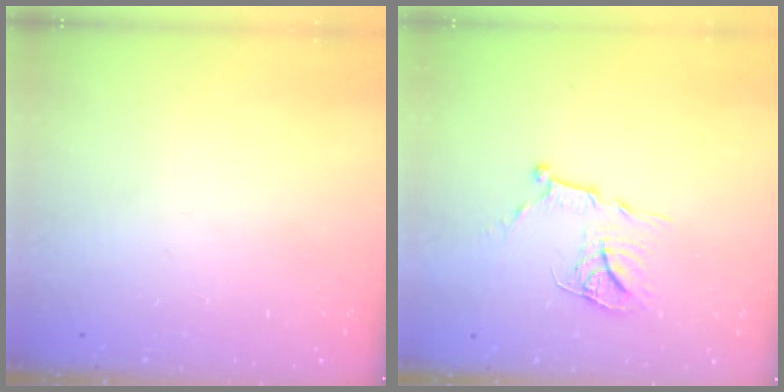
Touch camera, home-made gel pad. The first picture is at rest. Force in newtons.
{"total": 12.1, "press": 12.1, "slide": 0.9}